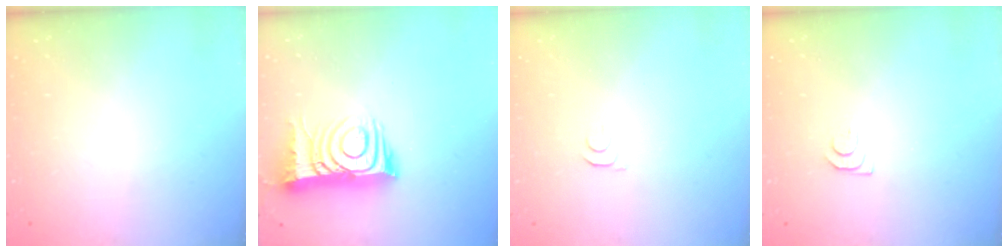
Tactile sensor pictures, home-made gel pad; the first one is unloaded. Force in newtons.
{"total": 14.0, "press": 14.0, "slide": 1.0}
{"total": 3.5, "press": 3.5, "slide": 0.5}
{"total": 4.0, "press": 4.0, "slide": 0.6}